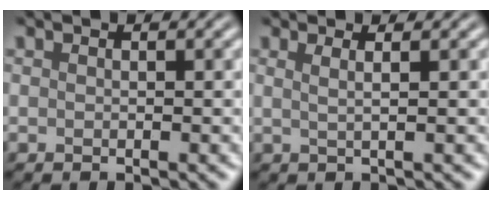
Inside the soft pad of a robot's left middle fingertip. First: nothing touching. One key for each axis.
{"total": 1.0, "fx": 0.4, "fy": -0.4, "fz": 0.8, "tx": -0.027, "ty": -0.004, "tz": 0.003}